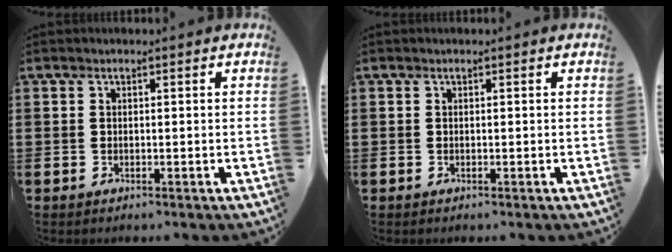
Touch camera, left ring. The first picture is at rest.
{"total": 0.0}